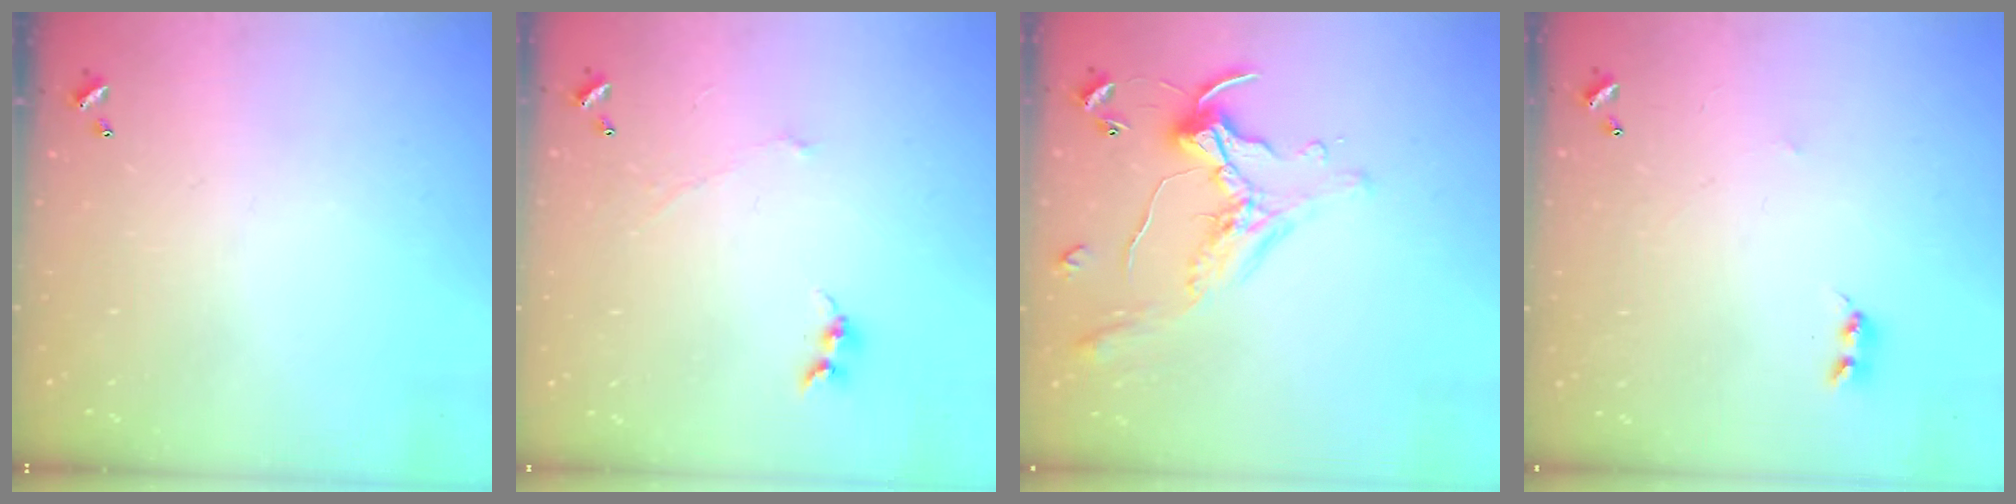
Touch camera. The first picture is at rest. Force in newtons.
{"total": 0.0}
{"total": 0.0}
{"total": 1.6, "press": 1.6, "slide": 0.4}